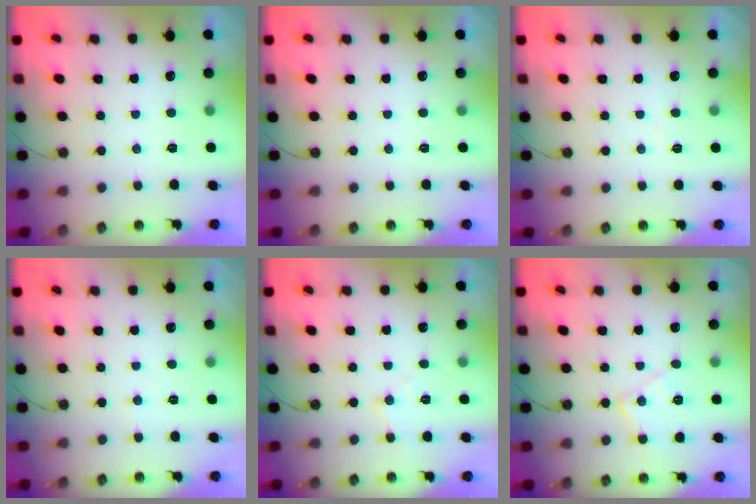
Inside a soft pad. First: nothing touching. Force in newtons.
{"total": 0.0}
{"total": 2.6, "press": 2.6, "slide": 0.4}
{"total": 3.7, "press": 3.7, "slide": 0.6}
{"total": 7.4, "press": 7.3, "slide": 0.9}
{"total": 10.2, "press": 10.2, "slide": 0.6}